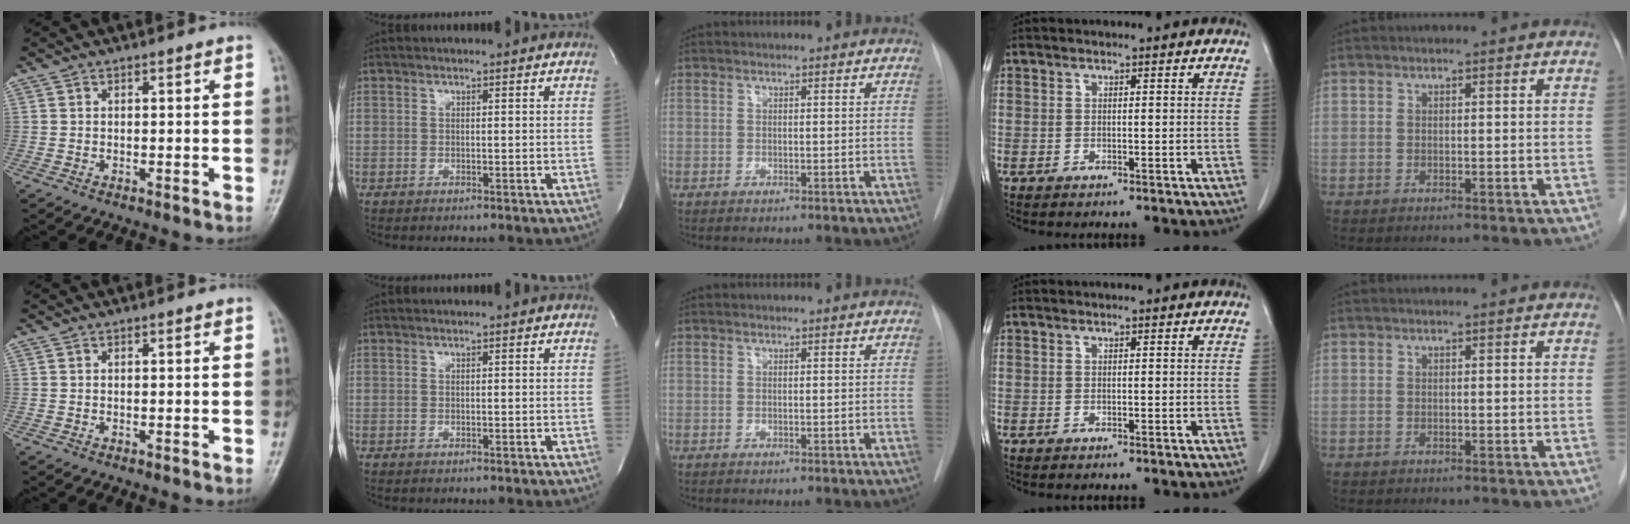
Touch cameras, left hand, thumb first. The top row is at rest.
{}